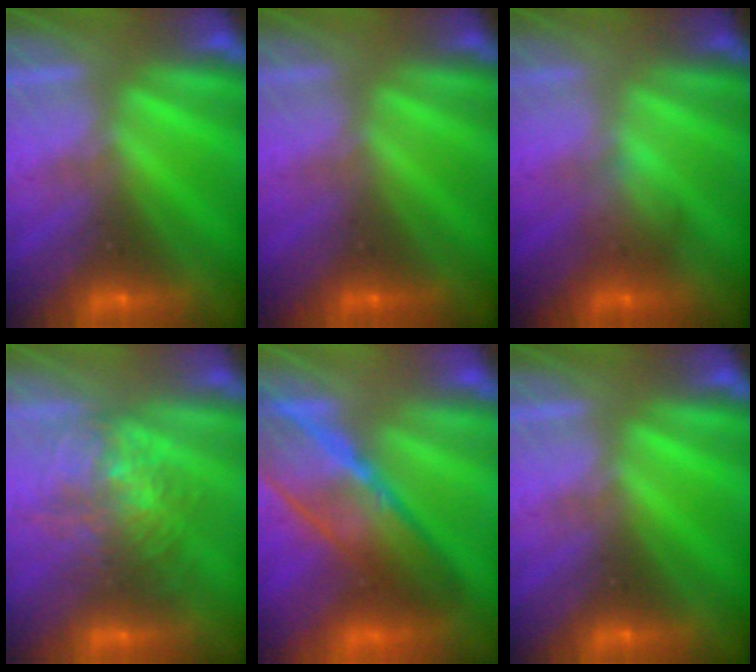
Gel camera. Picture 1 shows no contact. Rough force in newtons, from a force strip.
{"total": 2.6}
{"total": 1.8}
{"total": 3.7}
{"total": 7.2}
{"total": 0.0}